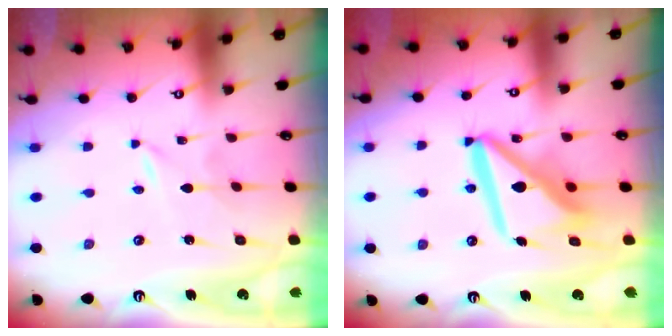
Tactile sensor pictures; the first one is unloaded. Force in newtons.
{"total": 15.0, "press": 14.9, "slide": 1.9}